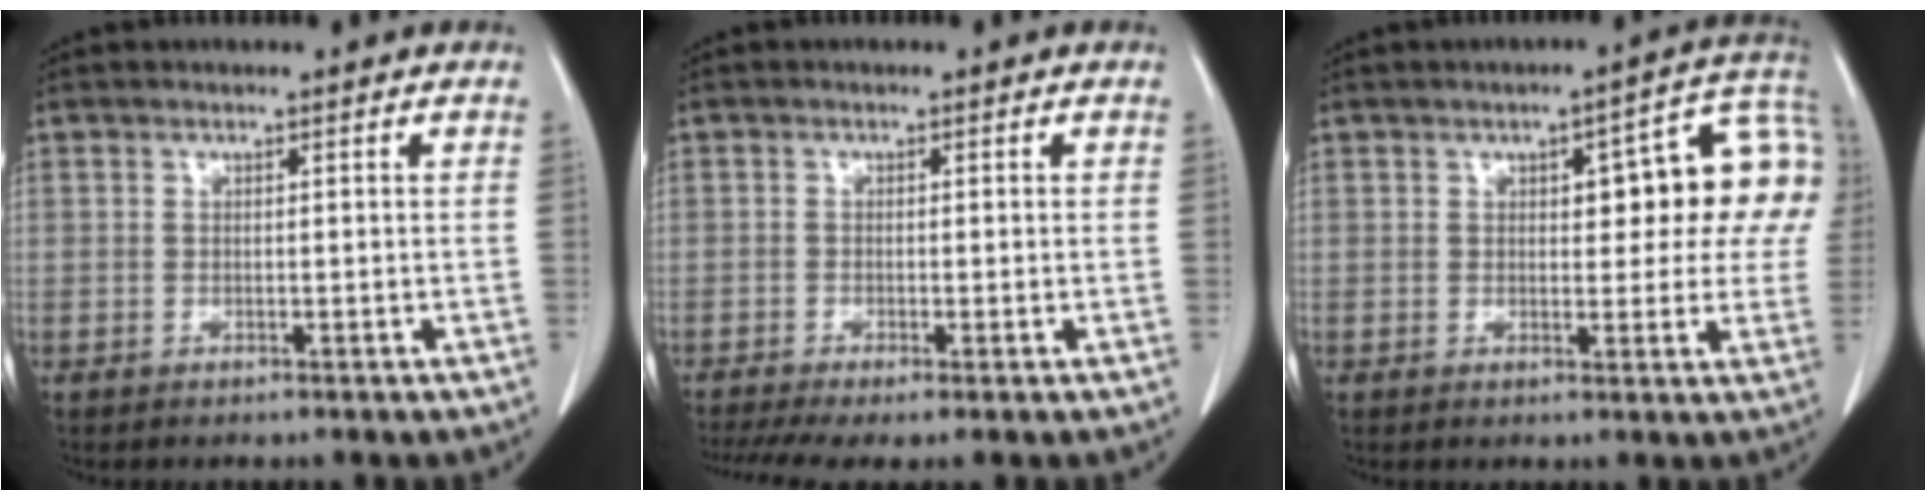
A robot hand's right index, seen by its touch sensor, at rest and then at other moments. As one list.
[{"total": 5.9, "force": [-3.7, 1.2, 4.4], "torque": [-0.080, -0.011, -0.067]}, {"total": 12.6, "force": [2.8, 4.6, 11.4], "torque": [-0.128, 0.035, 0.030]}]